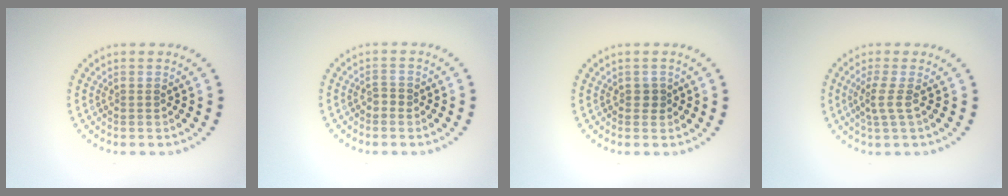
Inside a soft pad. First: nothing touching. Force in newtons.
{"total": 0.9, "press": 0.8, "slide": 0.3}
{"total": 0.8, "press": 0.8, "slide": 0.3}
{"total": 1.8, "press": 1.4, "slide": 1.2}